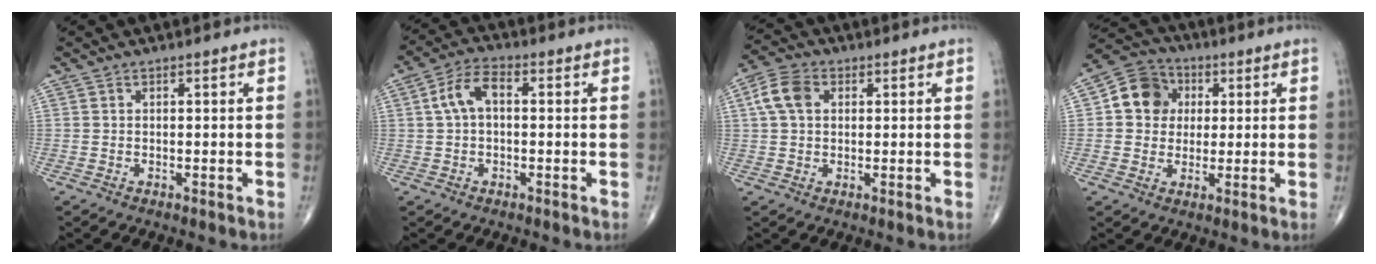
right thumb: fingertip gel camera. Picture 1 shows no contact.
{"total": 6.1, "force": [0.6, 3.3, 5.1], "torque": [-0.099, 0.021, 0.003]}
{"total": 6.4, "force": [1.6, 4.4, 4.3], "torque": [-0.085, 0.013, 0.025]}
{"total": 9.4, "force": [1.7, 8.2, 4.2], "torque": [-0.043, 0.008, 0.017]}